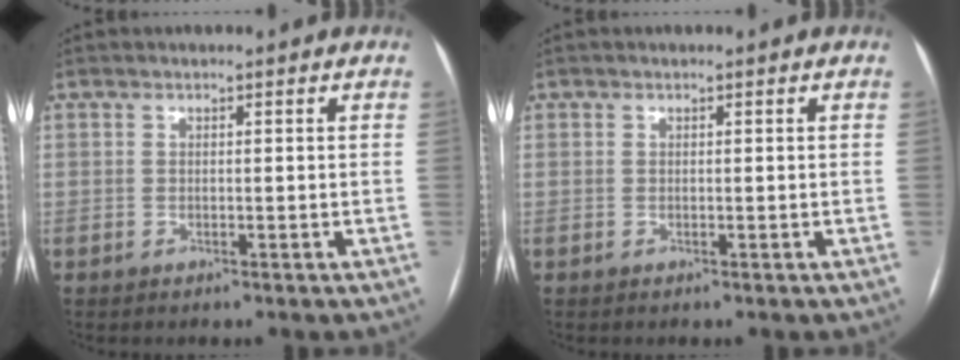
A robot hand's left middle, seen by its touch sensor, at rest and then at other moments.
{"total": 0.0}